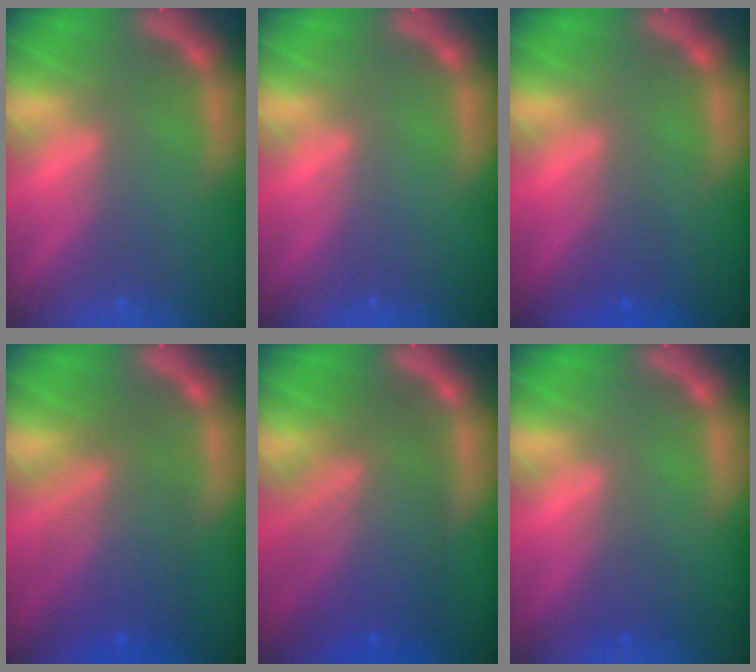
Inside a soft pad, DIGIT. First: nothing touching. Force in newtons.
{"total": 0.0}
{"total": 1.5}
{"total": 7.0}
{"total": 9.1}
{"total": 1.5}